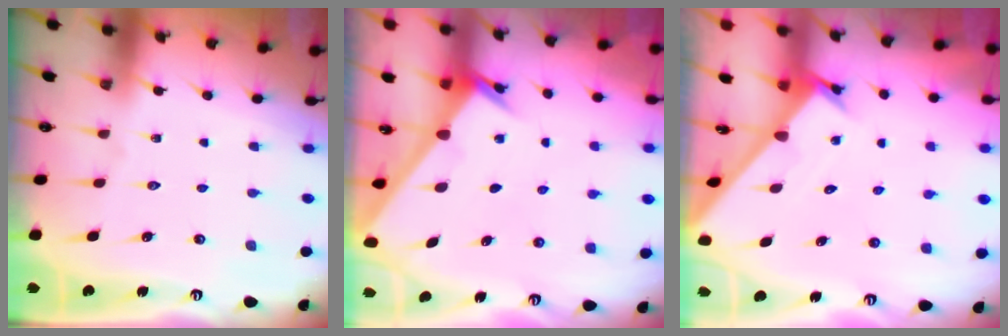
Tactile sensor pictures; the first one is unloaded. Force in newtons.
{"total": 2.4, "press": 2.4, "slide": 0.3}
{"total": 1.6, "press": 1.6, "slide": 0.1}